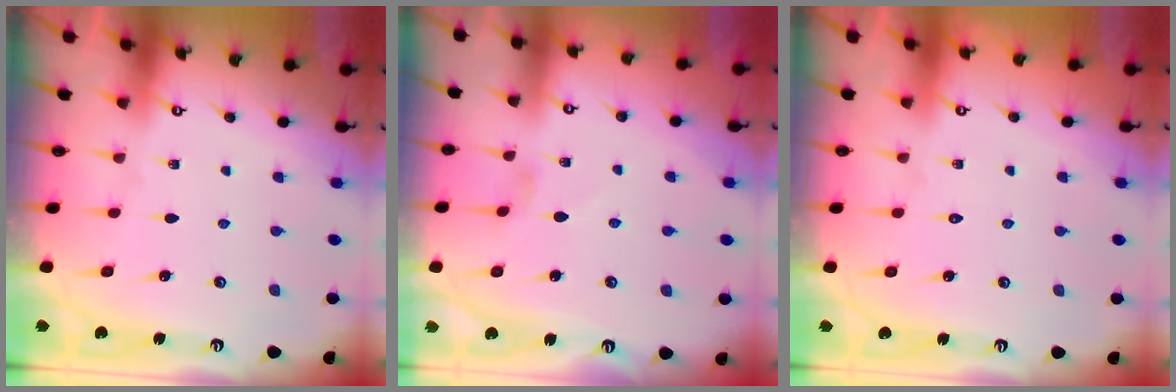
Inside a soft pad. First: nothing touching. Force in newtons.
{"total": 1.6, "press": 1.6, "slide": 0.5}
{"total": 1.6, "press": 1.6, "slide": 0.1}